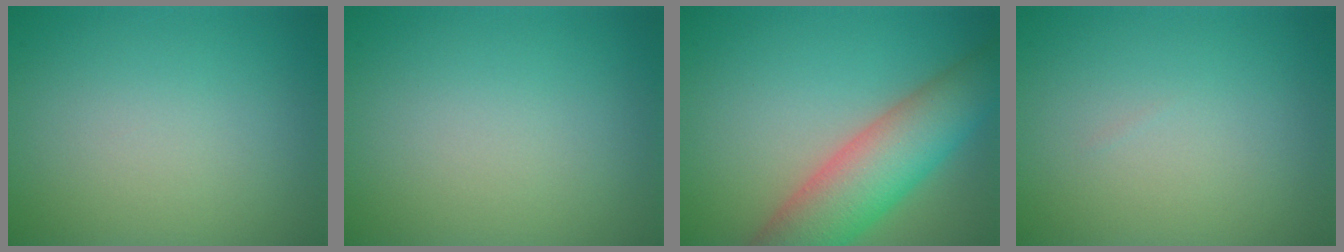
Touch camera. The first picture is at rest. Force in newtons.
{"total": 0.0}
{"total": 8.3, "press": 8.3, "slide": 0.5}
{"total": 0.0}